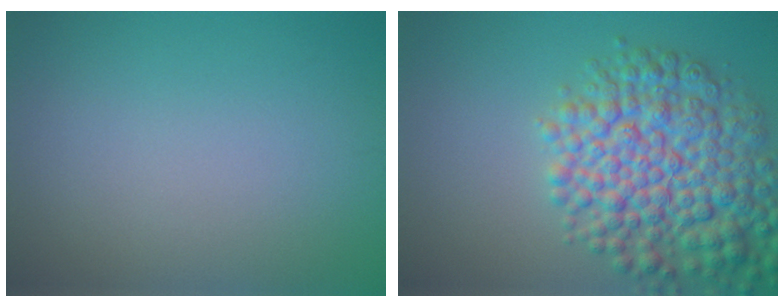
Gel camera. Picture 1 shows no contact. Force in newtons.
{"total": 8.8, "press": 8.8, "slide": 0.3}